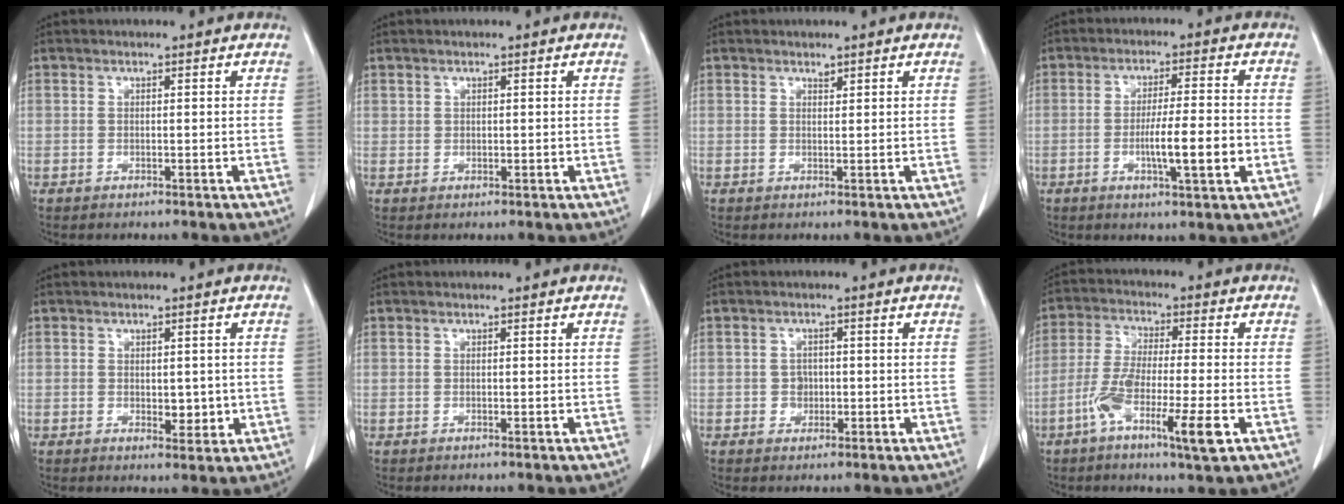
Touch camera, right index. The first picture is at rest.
{"total": 0.8, "force": [0.5, 0.6, 0.2], "torque": [0.006, -0.003, 0.008]}
{"total": 0.6, "force": [0.6, 0.2, 0.2], "torque": [-0.007, -0.006, 0.009]}
{"total": 8.0, "force": [-2.0, 0.5, 7.7], "torque": [-0.127, -0.004, -0.033]}
{"total": 3.1, "force": [-0.1, 1.9, 2.5], "torque": [-0.027, -0.005, 0.006]}
{"total": 0.0}
{"total": 2.1, "force": [-0.2, 2.0, 0.8], "torque": [-0.008, 0.005, -0.001]}
{"total": 10.7, "force": [-4.5, 0.8, 9.6], "torque": [-0.179, -0.013, -0.083]}